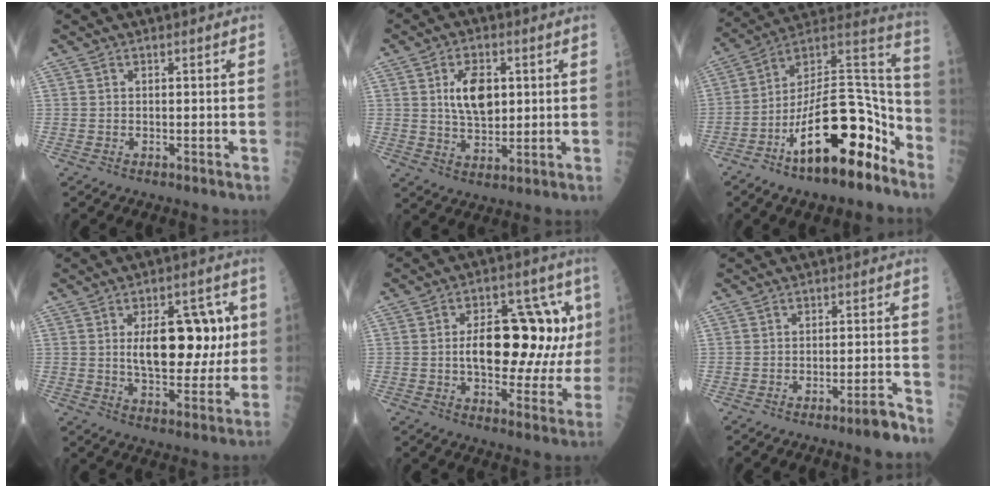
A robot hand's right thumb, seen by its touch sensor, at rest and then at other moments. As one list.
[{"total": 8.8, "force": [2.0, 5.1, 7.0], "torque": [-0.098, -0.011, 0.039]}, {"total": 23.0, "force": [-11.8, 9.1, 17.6], "torque": [-0.272, 0.092, -0.187]}, {"total": 15.7, "force": [2.2, 8.2, 13.2], "torque": [-0.150, 0.001, 0.038]}, {"total": 19.6, "force": [2.4, 10.1, 16.7], "torque": [-0.189, 0.023, 0.036]}, {"total": 4.4, "force": [-3.2, 0.4, 2.9], "torque": [-0.043, 0.030, -0.045]}]